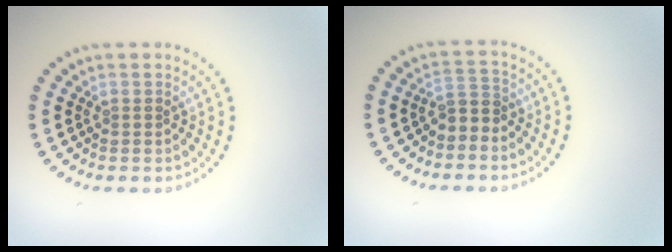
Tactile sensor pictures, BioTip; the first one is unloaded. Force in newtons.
{"total": 2.0, "press": 1.6, "slide": 1.1}